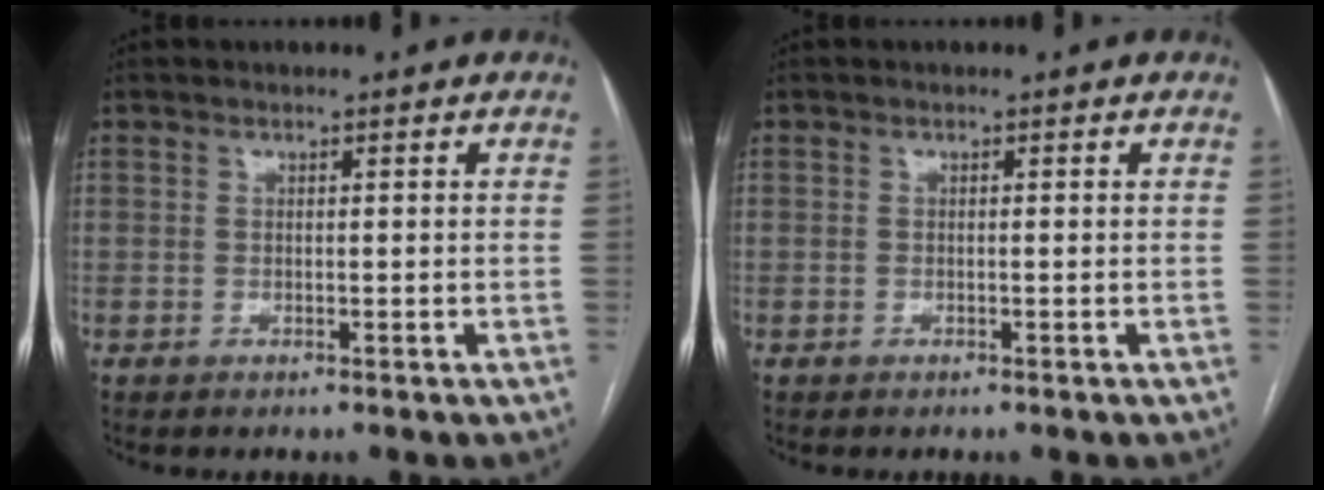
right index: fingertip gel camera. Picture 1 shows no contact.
{"total": 0.0}